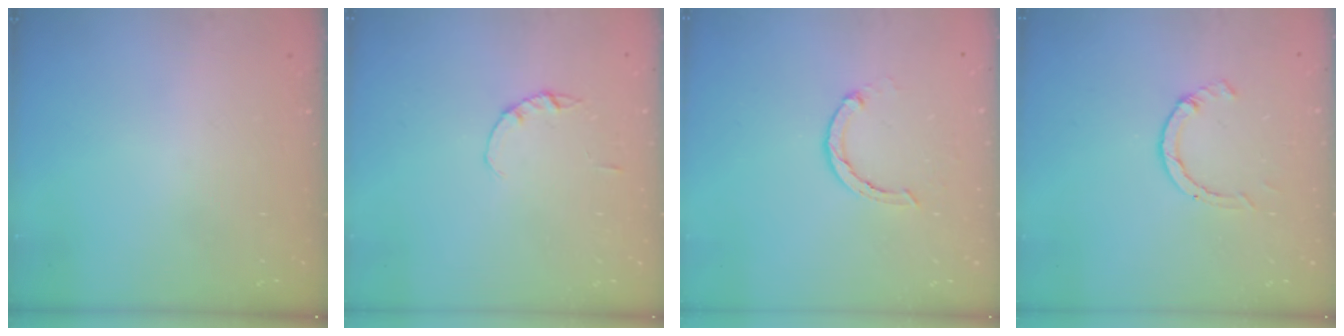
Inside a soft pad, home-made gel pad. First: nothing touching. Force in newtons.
{"total": 1.4, "press": 1.3, "slide": 0.3}
{"total": 2.3, "press": 2.3, "slide": 0.2}
{"total": 2.3, "press": 2.3, "slide": 0.3}